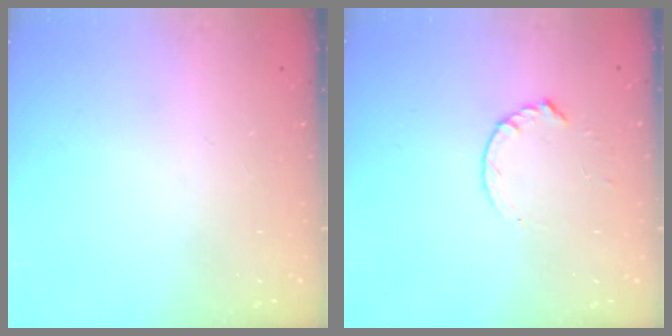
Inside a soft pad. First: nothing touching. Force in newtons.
{"total": 4.2, "press": 4.2, "slide": 0.5}